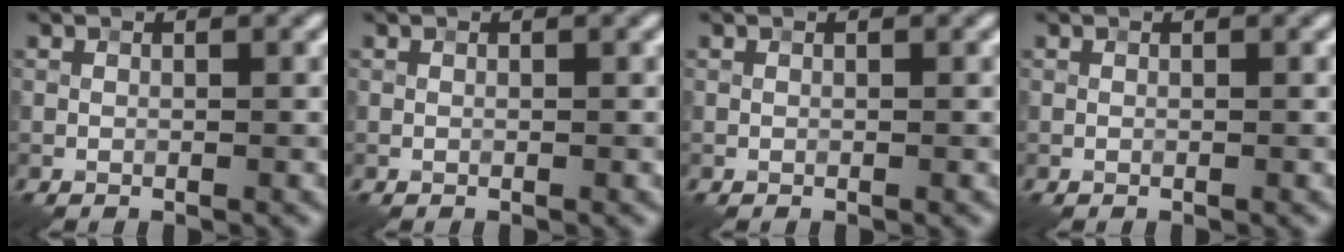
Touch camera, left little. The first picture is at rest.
{"total": 0.0}
{"total": 0.0}
{"total": 0.0}